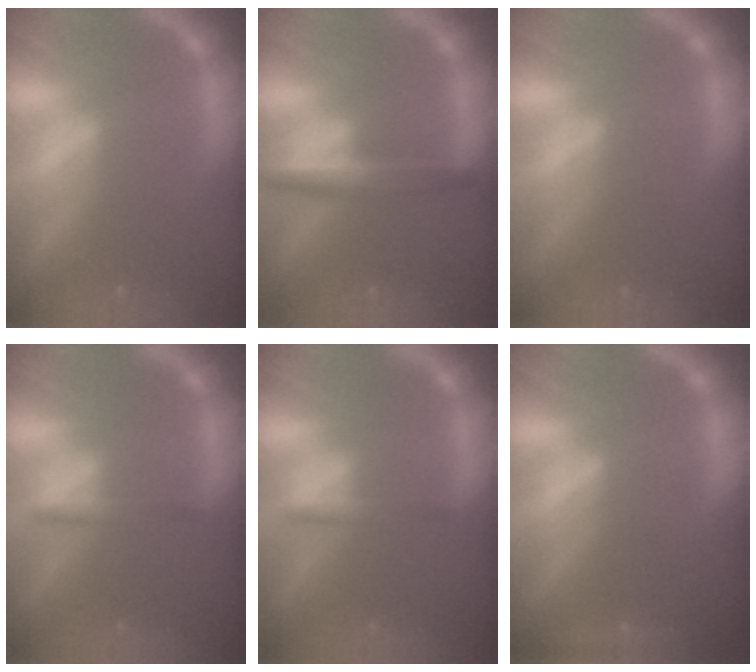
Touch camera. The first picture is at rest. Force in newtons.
{"total": 4.0}
{"total": 0.0}
{"total": 1.9}
{"total": 1.9}
{"total": 1.4}